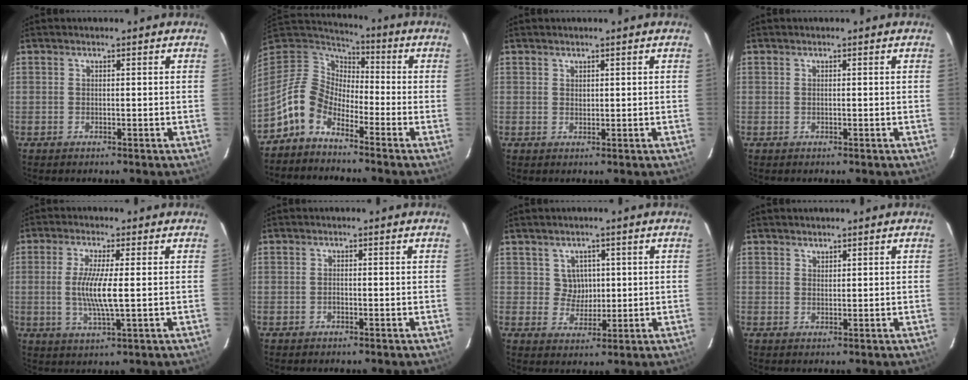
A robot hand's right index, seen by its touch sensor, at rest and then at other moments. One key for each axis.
{"total": 10.2, "fx": -6.6, "fy": 6.0, "fz": 4.9, "tx": -0.102, "ty": 0.020, "tz": -0.146}
{"total": 0.9, "fx": 0.6, "fy": 0.6, "fz": 0.0, "tx": 0.002, "ty": 0.000, "tz": 0.012}
{"total": 0.0}
{"total": 6.9, "fx": -0.1, "fy": 0.5, "fz": 6.9, "tx": -0.134, "ty": -0.011, "tz": -0.003}
{"total": 0.6, "fx": -0.4, "fy": 0.3, "fz": 0.3, "tx": -0.005, "ty": 0.002, "tz": -0.008}
{"total": 4.1, "fx": 1.0, "fy": 3.9, "fz": 0.5, "tx": -0.006, "ty": 0.008, "tz": 0.022}
{"total": 1.2, "fx": 1.0, "fy": 0.6, "fz": -0.1, "tx": 0.003, "ty": 0.000, "tz": 0.019}